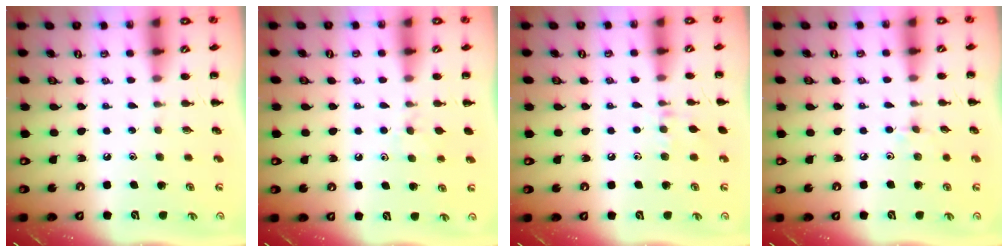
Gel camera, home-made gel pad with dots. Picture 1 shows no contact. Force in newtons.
{"total": 5.7, "press": 5.4, "slide": 1.9}
{"total": 7.0, "press": 6.7, "slide": 1.9}
{"total": 5.2, "press": 4.8, "slide": 1.8}